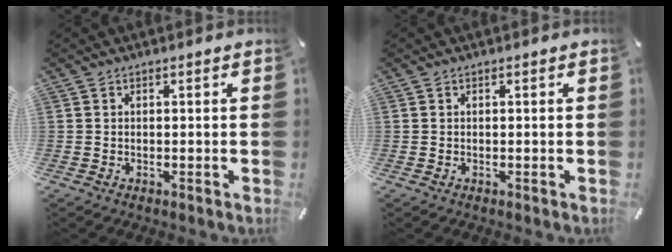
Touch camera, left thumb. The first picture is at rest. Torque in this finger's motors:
{"motor_torque": [-0.01, 0.00, -0.01, 0.02, 0.00]}